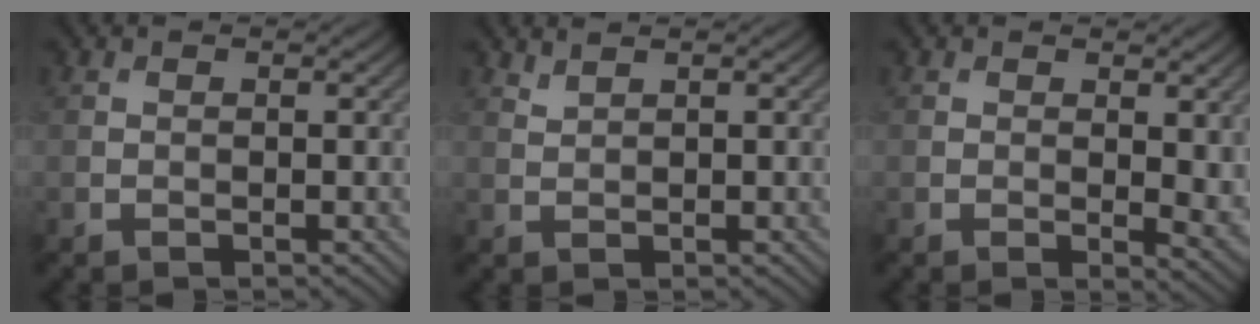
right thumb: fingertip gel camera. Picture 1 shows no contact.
{"total": 1.1, "force": [1.1, 0.0, 0.3], "torque": [-0.011, 0.003, 0.025]}
{"total": 3.8, "force": [0.7, 1.5, 3.4], "torque": [-0.049, -0.008, 0.013]}